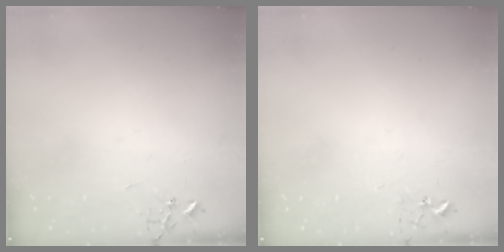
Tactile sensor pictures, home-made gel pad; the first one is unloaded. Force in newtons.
{"total": 5.6, "press": 5.5, "slide": 0.6}